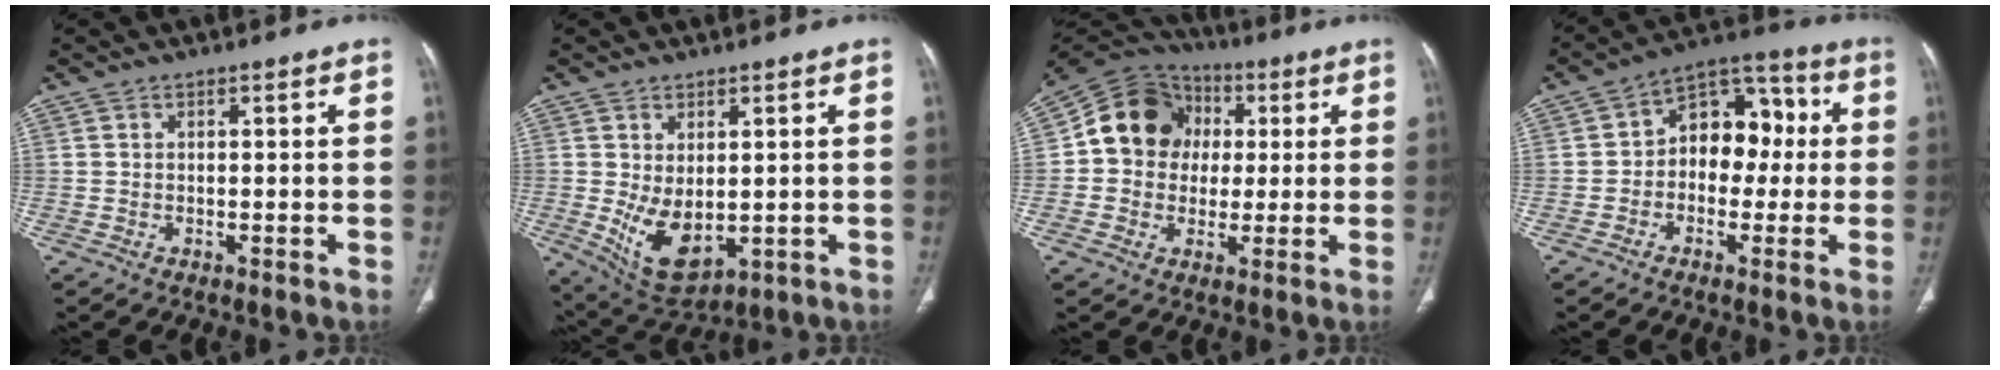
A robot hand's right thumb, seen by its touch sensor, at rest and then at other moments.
{"total": 9.0, "force": [-0.6, 5.0, 7.5], "torque": [-0.121, -0.015, 0.017]}
{"total": 13.8, "force": [1.8, 12.0, 6.5], "torque": [-0.085, 0.021, 0.020]}
{"total": 11.9, "force": [0.1, 8.4, 8.4], "torque": [-0.075, 0.042, -0.013]}